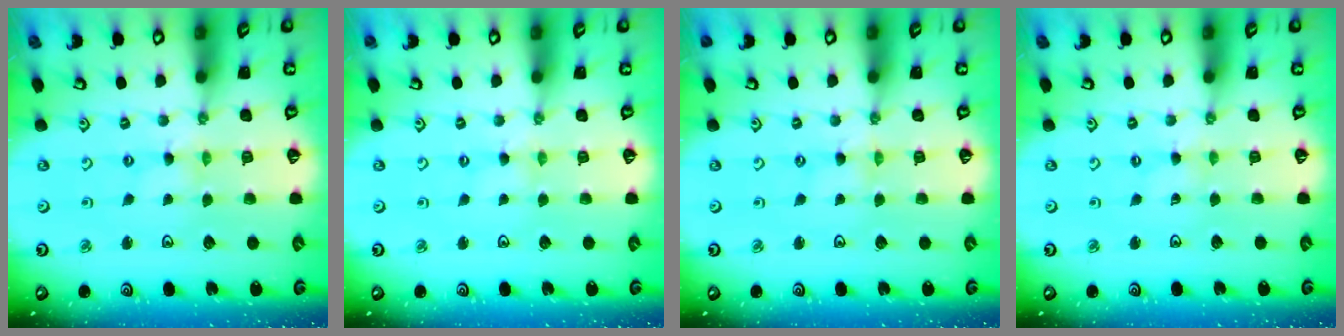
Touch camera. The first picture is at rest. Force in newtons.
{"total": 0.0}
{"total": 0.0}
{"total": 0.0}